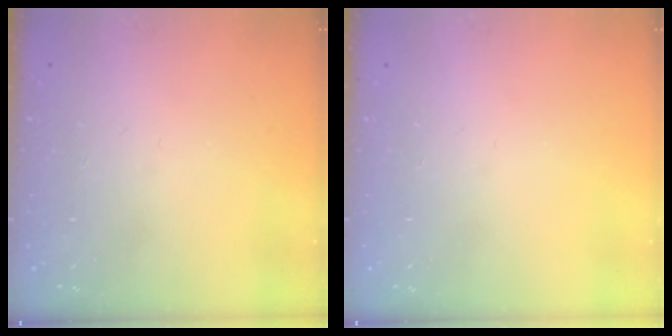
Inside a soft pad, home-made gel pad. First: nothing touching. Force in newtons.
{"total": 0.0}